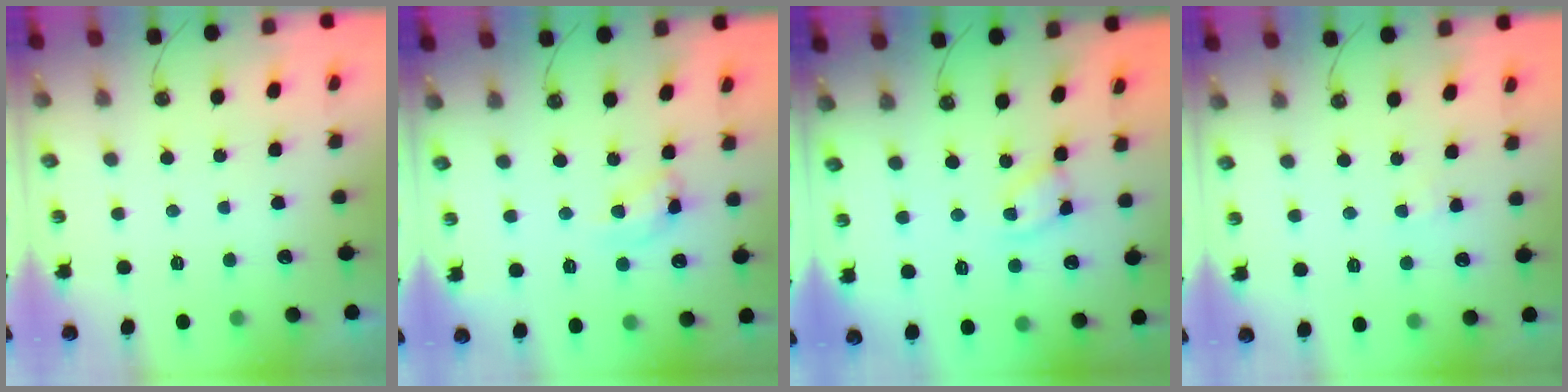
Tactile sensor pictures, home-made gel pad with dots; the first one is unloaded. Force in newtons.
{"total": 11.3, "press": 11.3, "slide": 0.8}
{"total": 5.9, "press": 5.9, "slide": 0.3}
{"total": 3.0, "press": 2.9, "slide": 0.5}